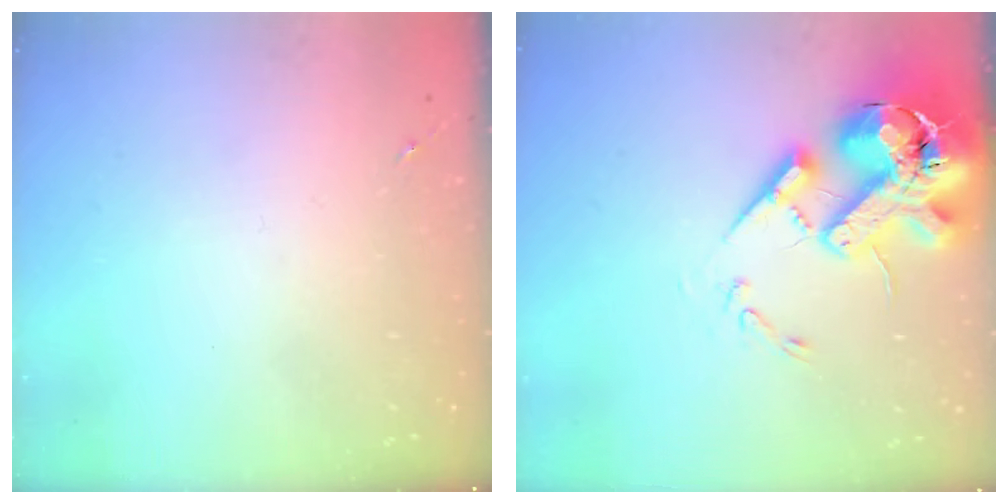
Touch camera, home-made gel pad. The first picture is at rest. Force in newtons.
{"total": 20.8, "press": 20.5, "slide": 3.5}